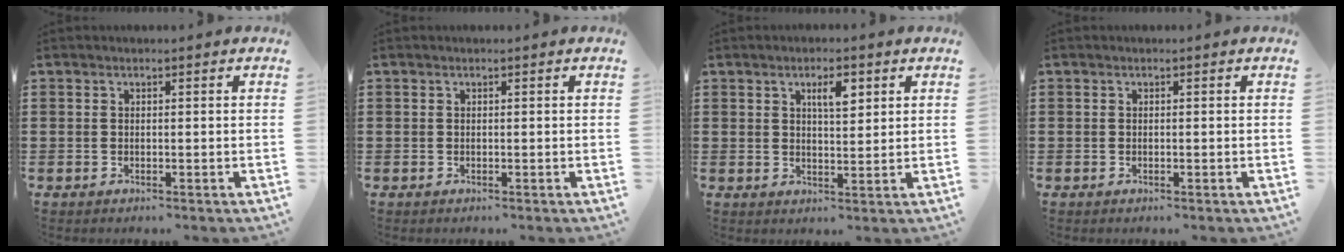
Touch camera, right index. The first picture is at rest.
{"total": 0.0}
{"total": 3.8, "force": [1.8, 1.2, 3.0], "torque": [-0.049, 0.002, 0.026]}
{"total": 0.0}